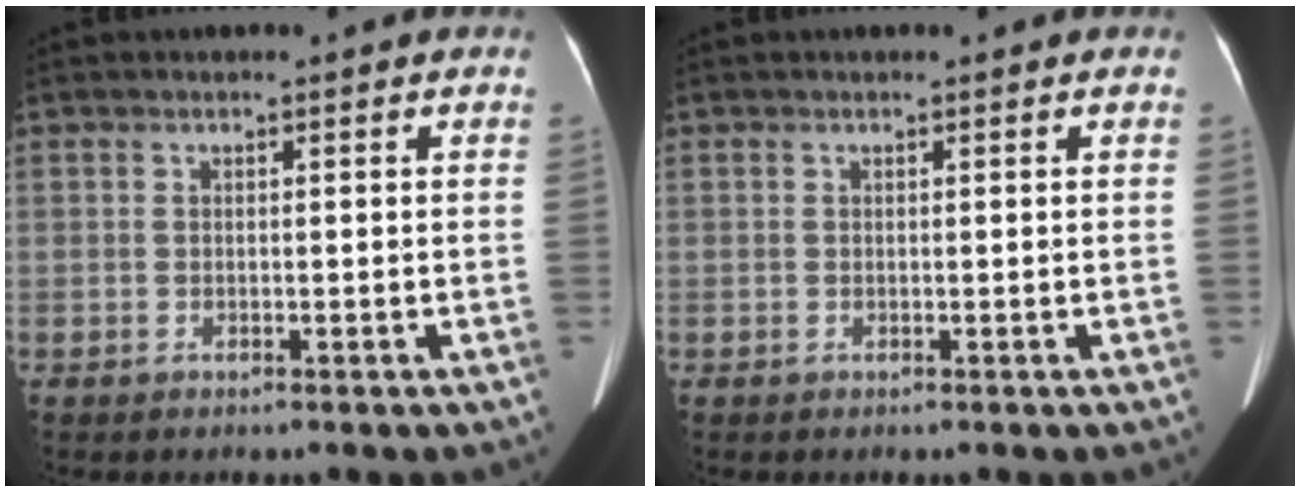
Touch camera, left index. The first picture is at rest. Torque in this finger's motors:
{"motor_torque": [0.06, -0.01, -0.02, 0.02]}